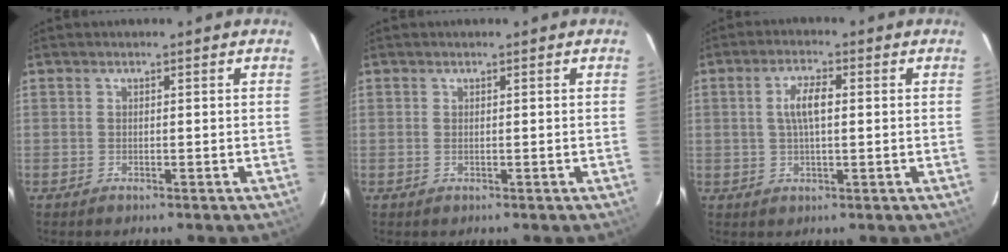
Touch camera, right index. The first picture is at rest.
{"total": 0.0}
{"total": 5.0, "force": [0.7, 1.6, 4.6], "torque": [-0.089, 0.008, 0.016]}